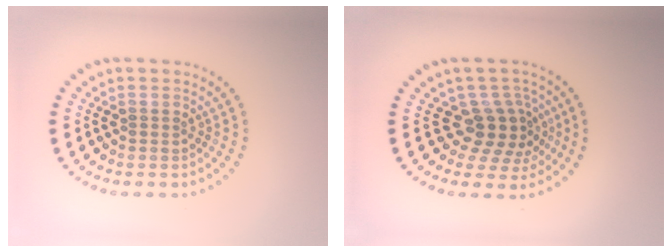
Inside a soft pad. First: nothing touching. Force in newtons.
{"total": 3.8, "press": 2.8, "slide": 2.6}